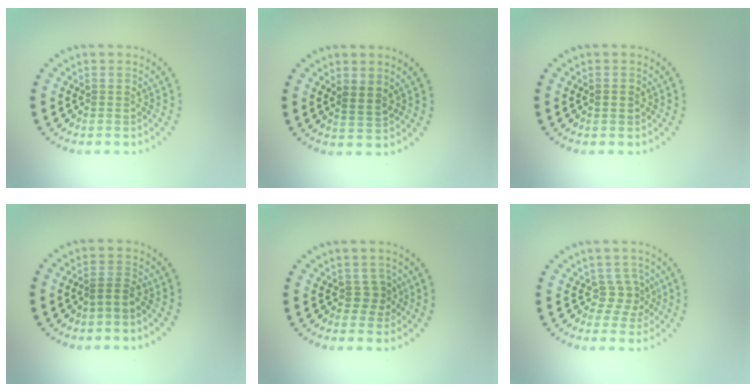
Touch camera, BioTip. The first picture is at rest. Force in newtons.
{"total": 1.6, "press": 1.3, "slide": 1.0}
{"total": 1.0, "press": 1.0, "slide": 0.0}
{"total": 1.5, "press": 1.2, "slide": 0.9}
{"total": 1.6, "press": 1.3, "slide": 0.9}
{"total": 2.1, "press": 1.5, "slide": 1.5}